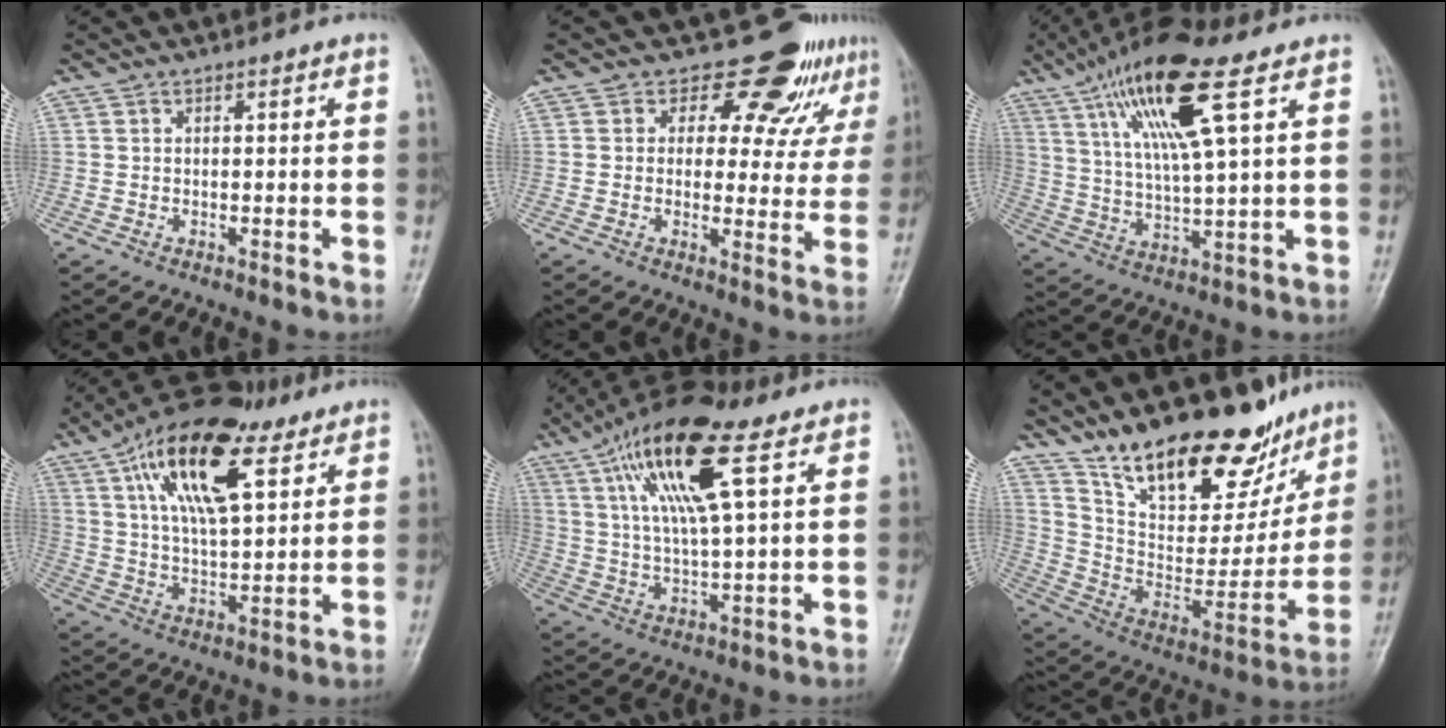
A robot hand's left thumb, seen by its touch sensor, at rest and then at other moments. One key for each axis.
{"total": 10.8, "fx": 8.5, "fy": 5.6, "fz": 3.6, "tx": 0.003, "ty": -0.053, "tz": 0.094}
{"total": 16.0, "fx": 7.5, "fy": 3.4, "fz": 13.7, "tx": -0.265, "ty": -0.014, "tz": 0.137}
{"total": 20.2, "fx": 9.8, "fy": 8.5, "fz": 15.5, "tx": -0.247, "ty": -0.019, "tz": 0.168}
{"total": 18.2, "fx": 8.7, "fy": 5.1, "fz": 15.2, "tx": -0.281, "ty": -0.012, "tz": 0.154}
{"total": 25.7, "fx": 18.2, "fy": 11.0, "fz": 14.3, "tx": -0.177, "ty": -0.080, "tz": 0.301}